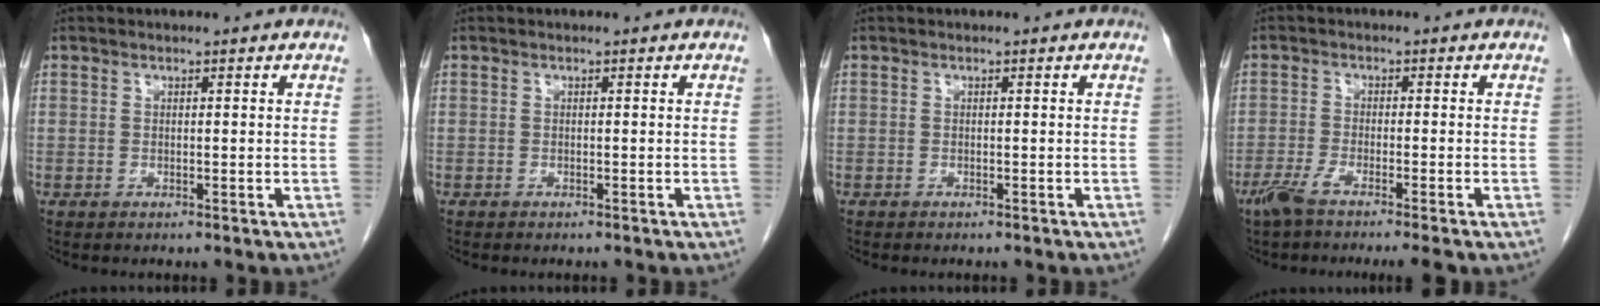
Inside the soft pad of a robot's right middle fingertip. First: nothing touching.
{"total": 1.0, "force": [-0.9, 0.2, 0.4], "torque": [-0.010, -0.002, -0.011]}
{"total": 1.2, "force": [-1.1, 0.3, 0.5], "torque": [-0.012, -0.003, -0.014]}
{"total": 5.9, "force": [-4.6, -0.3, 3.7], "torque": [-0.056, -0.012, -0.077]}